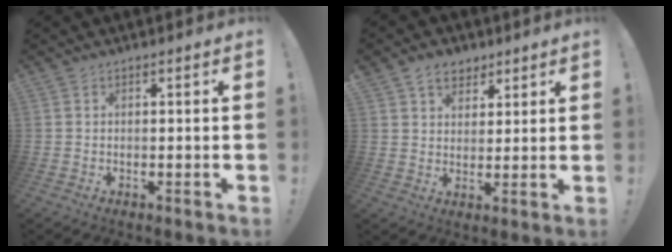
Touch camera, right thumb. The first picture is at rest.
{"total": 7.2, "force": [4.4, 5.3, 2.2], "torque": [-0.025, -0.021, 0.084]}